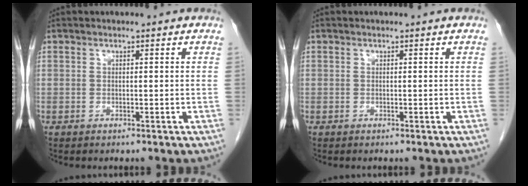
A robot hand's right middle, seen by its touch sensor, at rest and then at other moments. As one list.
[{"total": 0.0}]